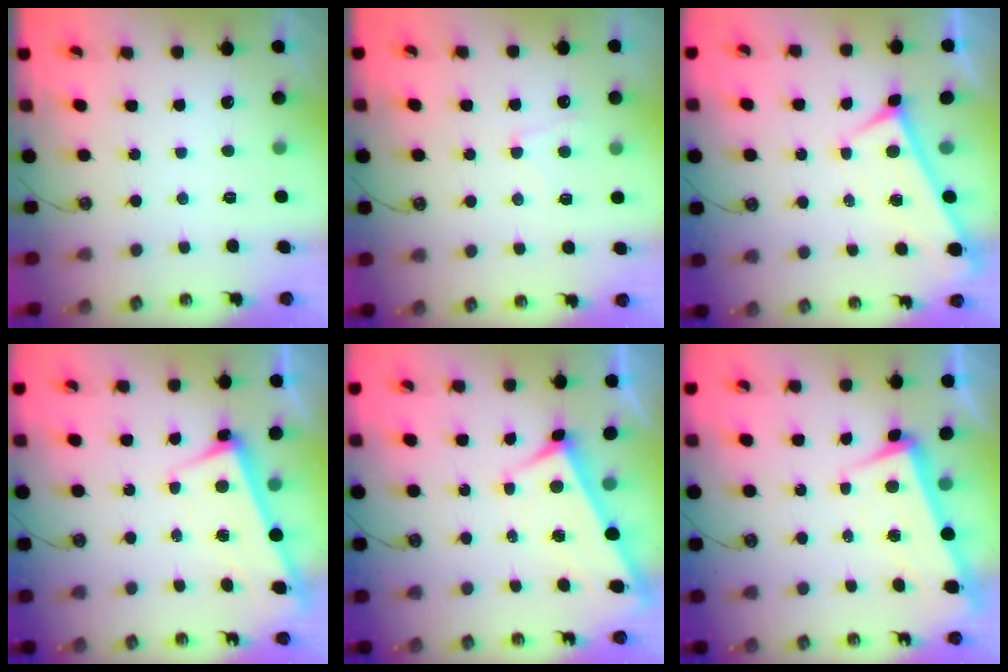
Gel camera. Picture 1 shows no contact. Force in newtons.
{"total": 0.6, "press": 0.3, "slide": 0.5}
{"total": 0.0}
{"total": 2.6, "press": 2.5, "slide": 0.5}
{"total": 3.4, "press": 3.3, "slide": 0.4}
{"total": 2.8, "press": 2.3, "slide": 1.7}